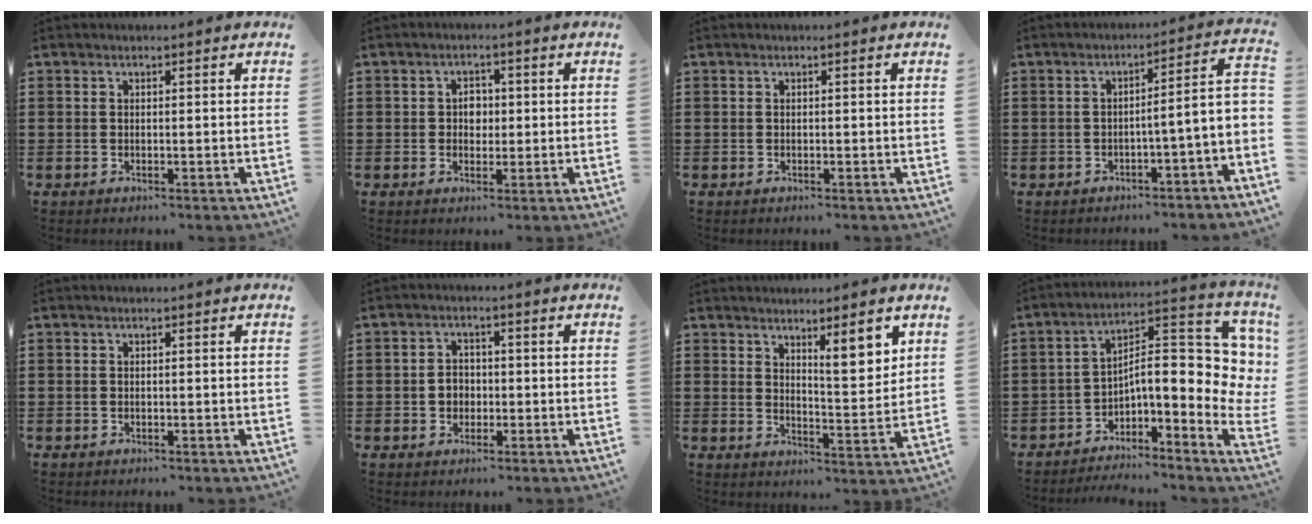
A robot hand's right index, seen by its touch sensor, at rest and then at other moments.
{"total": 2.4, "force": [0.1, 1.9, 1.5], "torque": [-0.033, 0.008, -0.001]}
{"total": 0.0}
{"total": 3.5, "force": [-1.1, 0.0, 3.3], "torque": [-0.057, -0.032, -0.032]}
{"total": 0.0}
{"total": 2.7, "force": [-0.6, 2.2, 1.4], "torque": [-0.032, 0.004, -0.014]}
{"total": 6.6, "force": [4.3, 1.8, 4.7], "torque": [-0.071, -0.014, 0.068]}
{"total": 9.6, "force": [-0.5, 3.0, 9.1], "torque": [-0.138, -0.033, -0.023]}